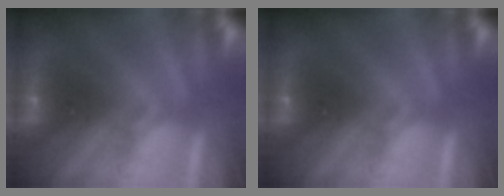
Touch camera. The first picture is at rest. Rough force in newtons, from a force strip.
{"total": 0.0}